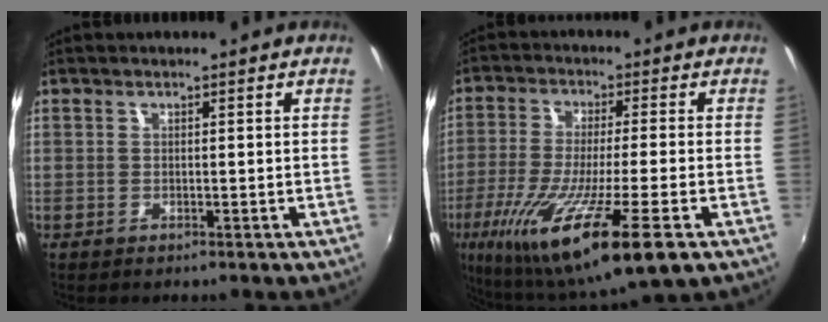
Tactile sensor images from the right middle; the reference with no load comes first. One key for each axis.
{"total": 20.5, "fx": -9.3, "fy": 2.5, "fz": 18.1, "tx": -0.359, "ty": -0.071, "tz": -0.163}